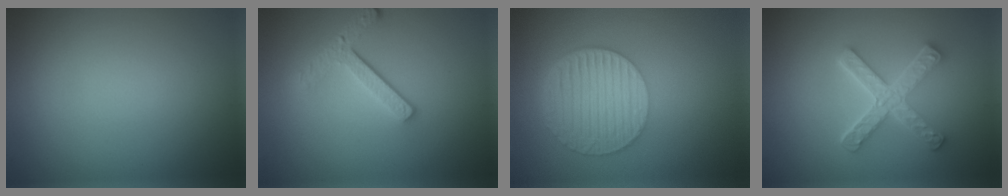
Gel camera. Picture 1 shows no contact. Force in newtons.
{"total": 3.4, "press": 2.5, "slide": 2.3}
{"total": 6.5, "press": 4.5, "slide": 4.7}
{"total": 4.7, "press": 3.7, "slide": 2.8}